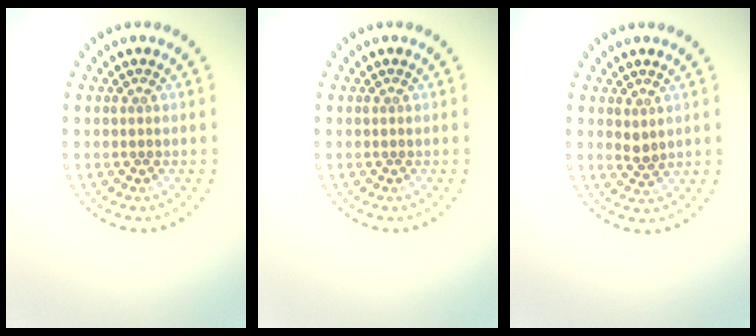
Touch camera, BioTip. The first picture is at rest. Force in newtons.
{"total": 0.0}
{"total": 1.2, "press": 1.0, "slide": 0.6}